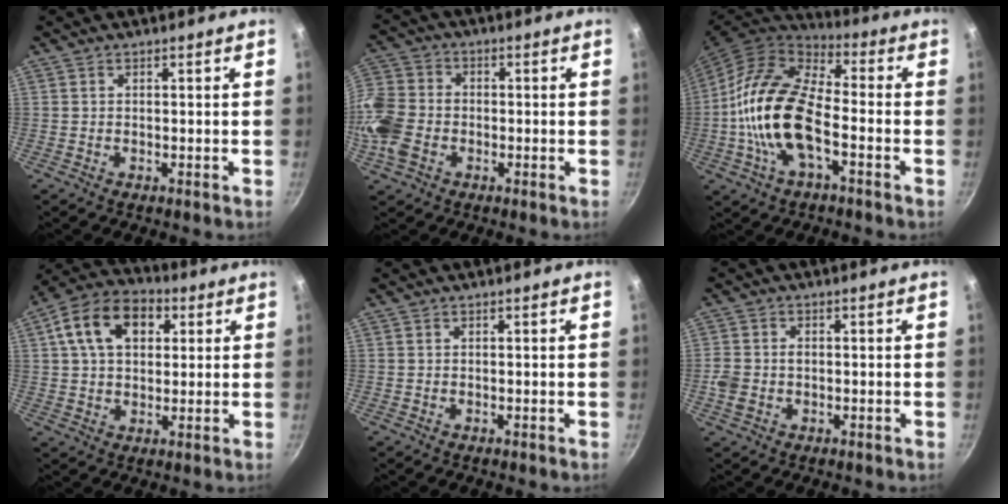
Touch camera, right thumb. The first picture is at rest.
{"total": 13.5, "force": [-3.4, 10.6, 7.7], "torque": [-0.170, 0.030, -0.082]}
{"total": 18.5, "force": [-3.9, 9.2, 15.6], "torque": [-0.282, 0.035, -0.087]}
{"total": 13.9, "force": [4.3, 9.5, 9.2], "torque": [-0.140, 0.016, 0.057]}
{"total": 0.0}
{"total": 4.2, "force": [-0.7, 3.3, 2.6], "torque": [-0.051, 0.006, -0.015]}